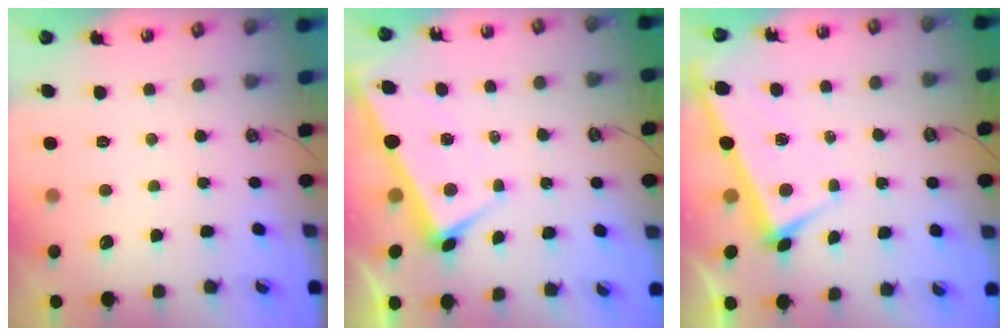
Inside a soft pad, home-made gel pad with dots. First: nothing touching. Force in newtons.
{"total": 2.9, "press": 2.9, "slide": 0.6}
{"total": 3.9, "press": 3.9, "slide": 0.1}